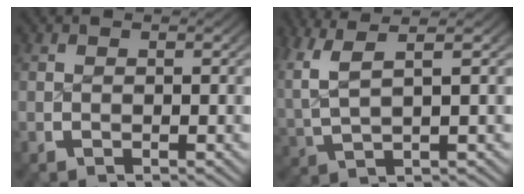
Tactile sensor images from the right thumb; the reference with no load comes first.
{"total": 6.3, "force": [3.1, 2.6, 4.8], "torque": [-0.098, 0.006, 0.058]}